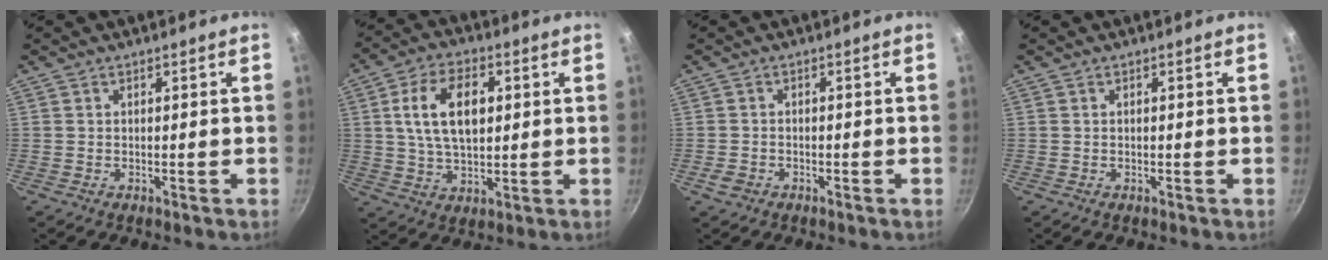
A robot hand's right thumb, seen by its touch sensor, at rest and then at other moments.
{"total": 12.4, "force": [2.4, 7.3, 9.8], "torque": [-0.157, 0.004, 0.040]}
{"total": 2.2, "force": [-1.2, 1.6, 1.0], "torque": [-0.021, 0.012, -0.021]}
{"total": 0.0}